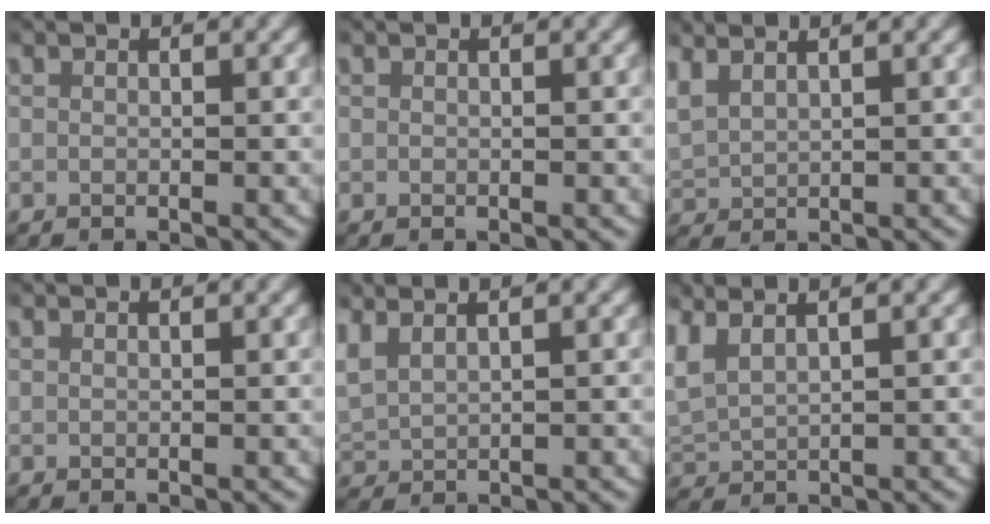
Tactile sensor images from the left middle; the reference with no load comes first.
{"total": 0.0}
{"total": 4.8, "force": [2.6, 3.2, 2.5], "torque": [-0.069, 0.008, 0.047]}
{"total": 0.9, "force": [0.9, 0.0, 0.2], "torque": [0.002, 0.002, 0.015]}
{"total": 5.4, "force": [2.6, 3.7, 3.0], "torque": [-0.081, 0.006, 0.046]}
{"total": 6.2, "force": [2.3, 4.5, 3.6], "torque": [-0.109, -0.002, 0.040]}